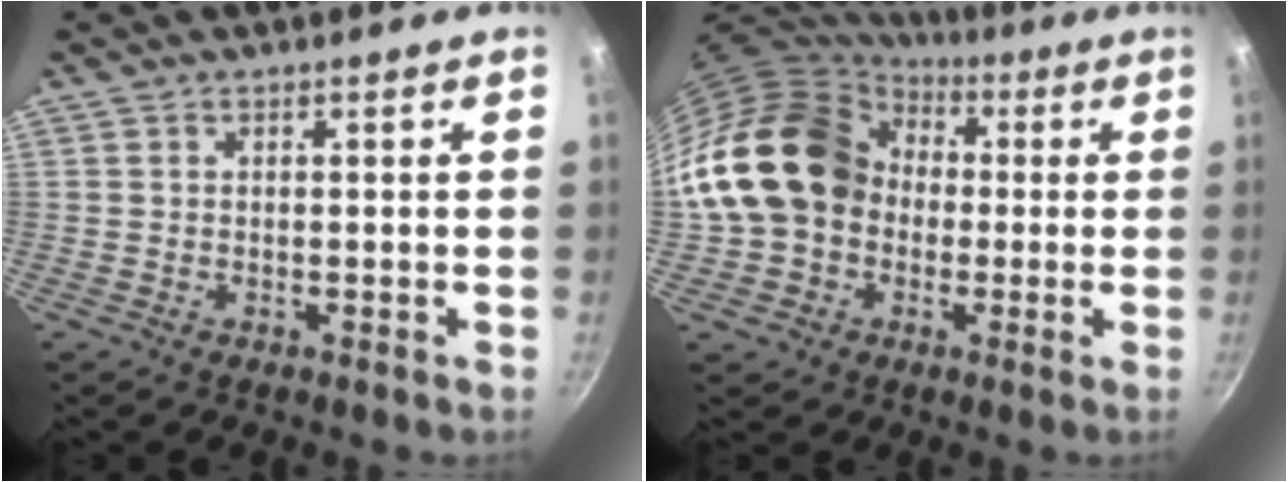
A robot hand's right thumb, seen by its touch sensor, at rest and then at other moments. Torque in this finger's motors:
{"motor_torque": [2.50, 2.51, 1.05, 0.60, 0.49]}